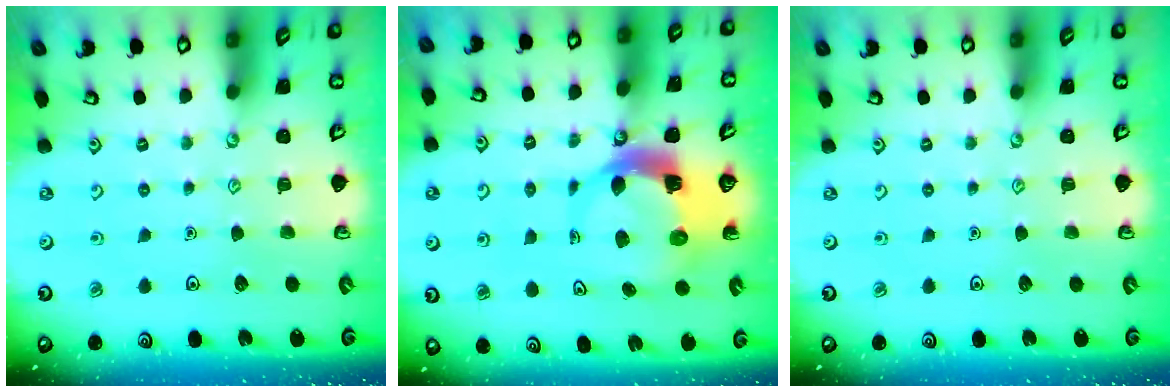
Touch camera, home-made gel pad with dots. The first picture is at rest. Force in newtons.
{"total": 6.8, "press": 6.7, "slide": 1.2}
{"total": 0.0}